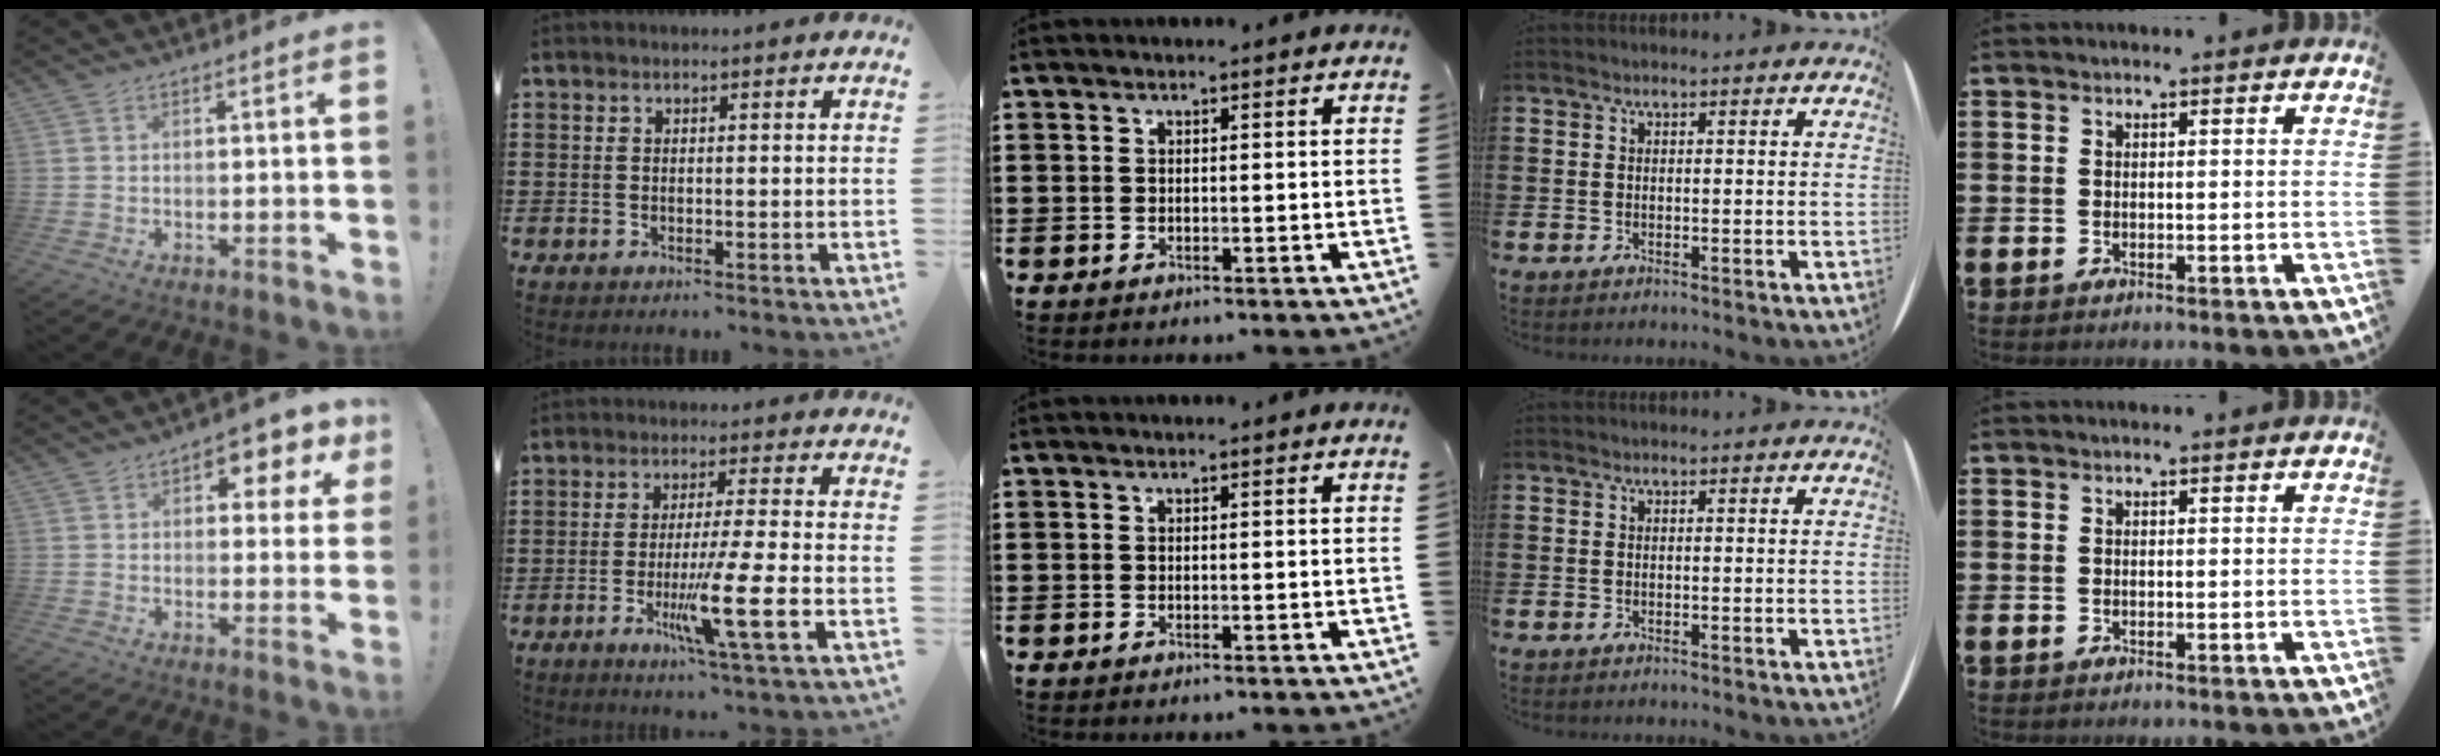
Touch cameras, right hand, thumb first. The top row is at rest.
{"thumb": {"total": 6.3, "force": [3.0, 3.6, 4.2], "torque": [-0.047, -0.018, 0.048]}, "index": {"total": 10.2, "force": [-3.0, -0.1, 9.8], "torque": [-0.182, -0.021, -0.054]}}